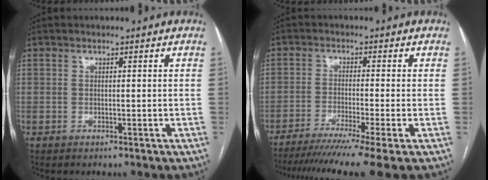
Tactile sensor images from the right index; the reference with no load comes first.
{"total": 12.6, "force": [-9.7, -1.7, 7.8], "torque": [-0.119, -0.037, -0.151]}